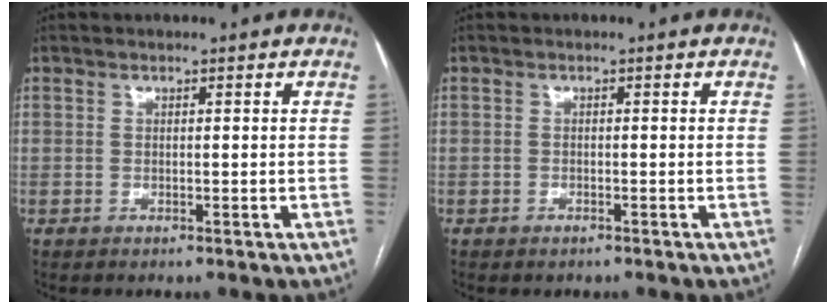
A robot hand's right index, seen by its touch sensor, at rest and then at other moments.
{"total": 0.6, "force": [-0.5, 0.3, 0.2], "torque": [-0.006, 0.000, -0.007]}